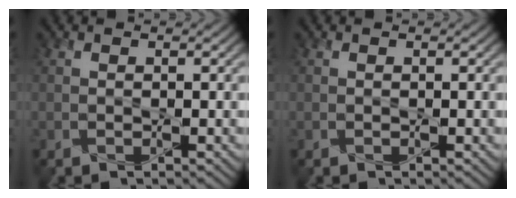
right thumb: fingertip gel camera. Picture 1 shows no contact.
{"total": 0.0}